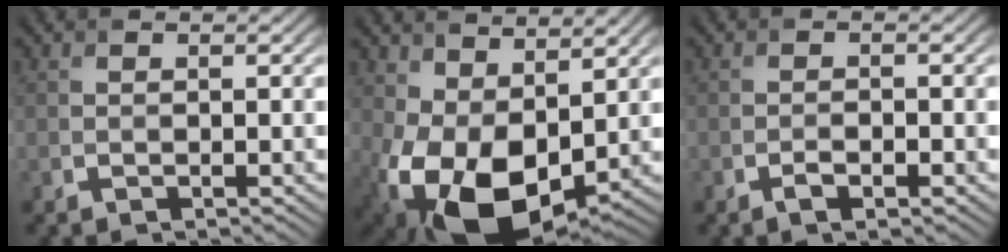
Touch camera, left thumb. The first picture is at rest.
{"total": 14.1, "force": [-0.1, 9.0, 10.8], "torque": [-0.224, -0.044, 0.012]}
{"total": 1.7, "force": [-0.9, 0.6, 1.3], "torque": [-0.025, -0.001, -0.018]}